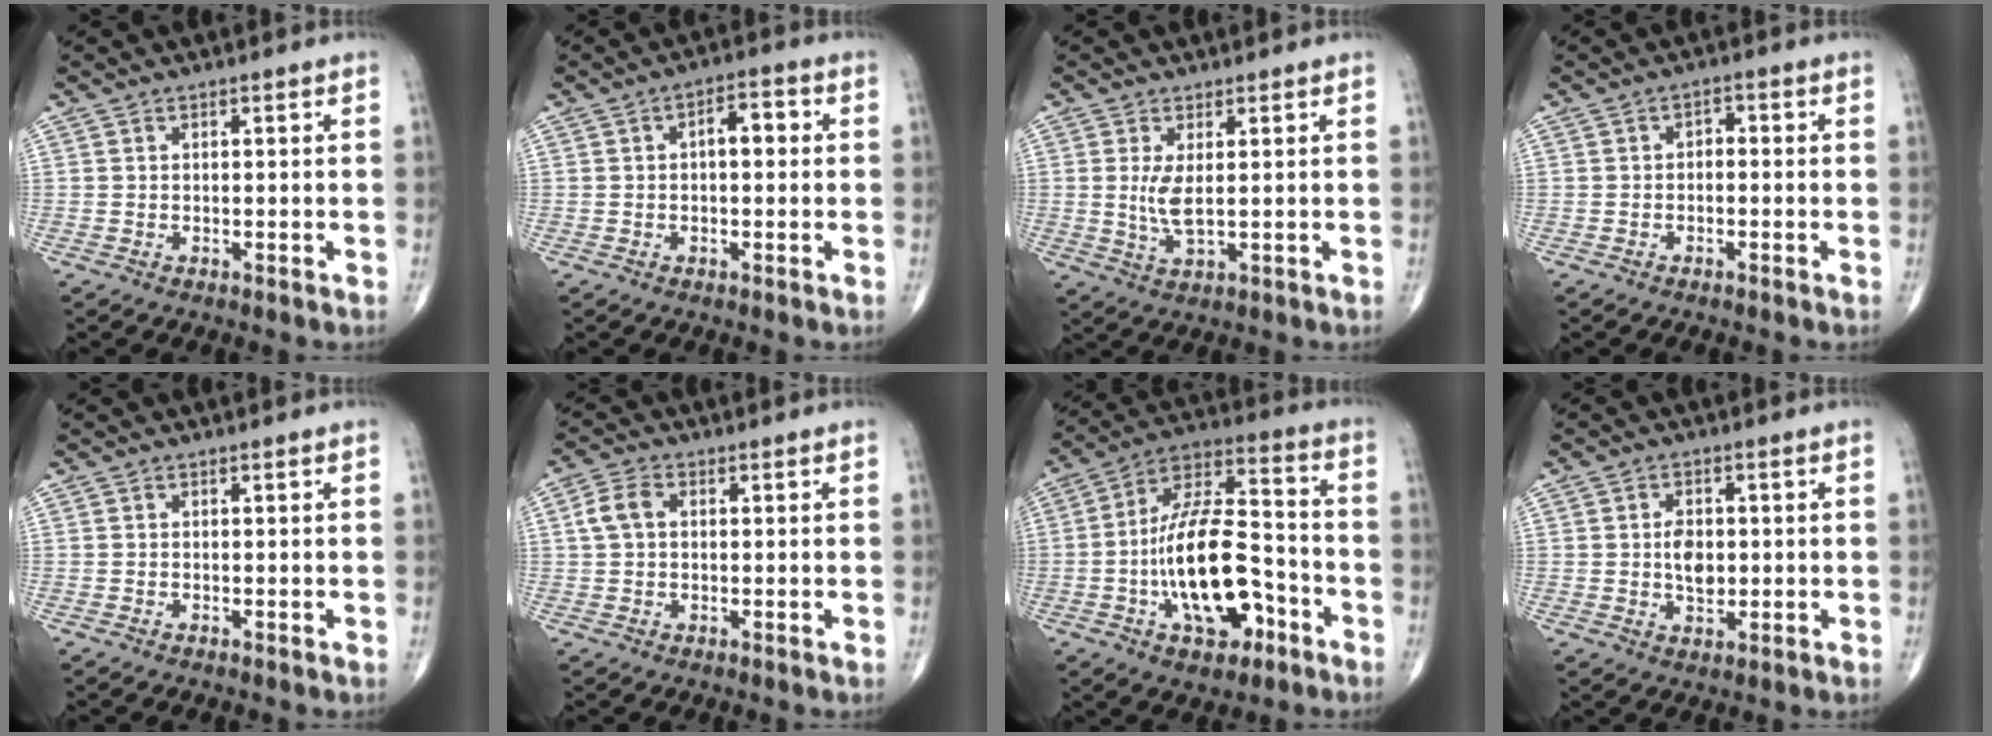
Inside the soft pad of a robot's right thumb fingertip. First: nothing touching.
{"total": 4.9, "force": [0.5, 2.4, 4.2], "torque": [-0.049, 0.015, -0.001]}
{"total": 4.4, "force": [0.6, 1.4, 4.2], "torque": [-0.088, -0.016, 0.017]}
{"total": 1.9, "force": [-0.4, 1.2, 1.4], "torque": [-0.007, 0.012, -0.014]}
{"total": 0.0}
{"total": 4.3, "force": [0.6, 2.9, 3.1], "torque": [-0.067, 0.013, 0.008]}
{"total": 19.4, "force": [-5.9, 9.2, 16.1], "torque": [-0.263, 0.046, -0.098]}
{"total": 5.0, "force": [0.1, 3.2, 3.8], "torque": [-0.047, -0.002, 0.001]}